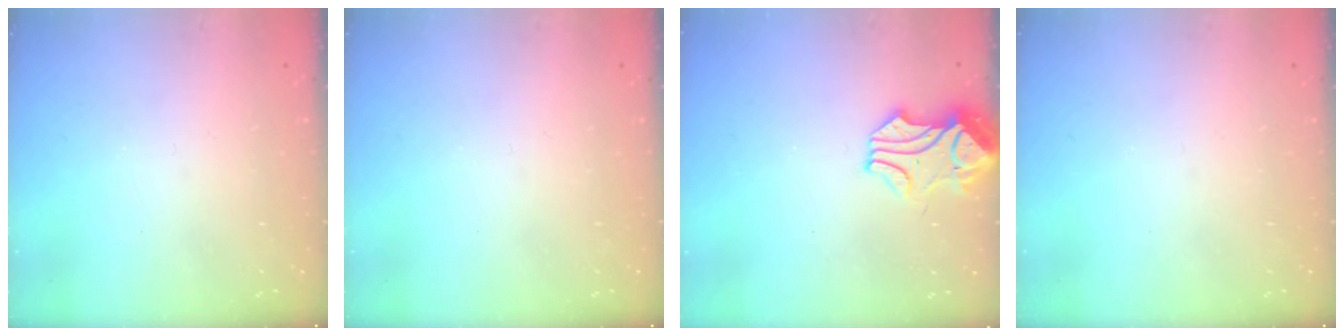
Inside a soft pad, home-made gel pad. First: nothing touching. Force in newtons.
{"total": 0.0}
{"total": 0.0}
{"total": 0.0}